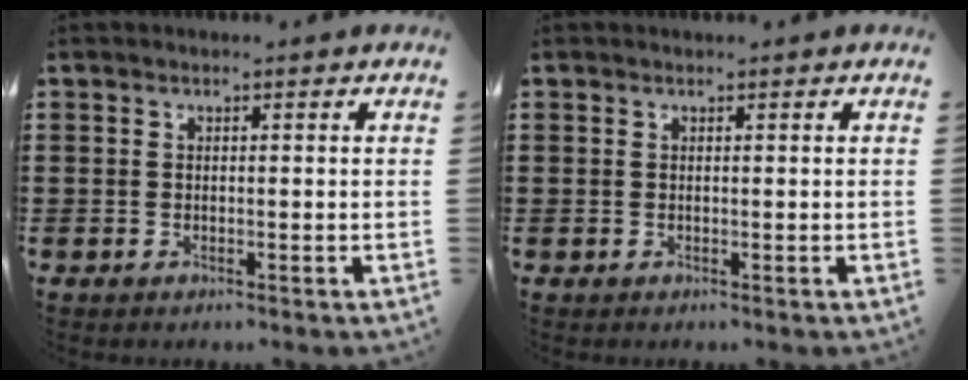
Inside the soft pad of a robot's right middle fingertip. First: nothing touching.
{"total": 0.0}